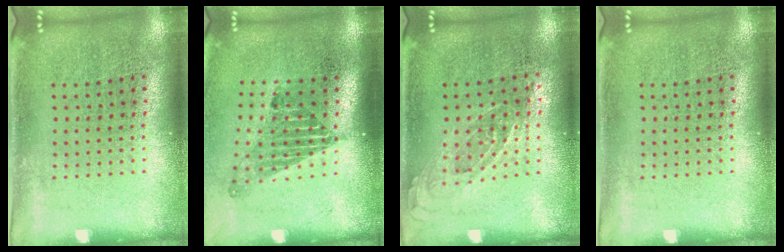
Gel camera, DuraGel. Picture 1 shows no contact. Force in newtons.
{"total": 1.6, "press": 1.1, "slide": 1.2}
{"total": 0.7, "press": 0.7, "slide": 0.3}
{"total": 0.0}